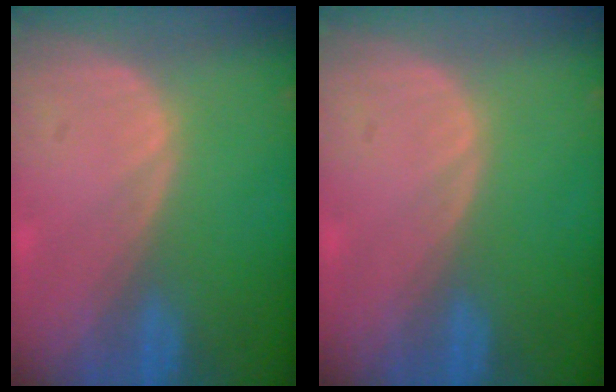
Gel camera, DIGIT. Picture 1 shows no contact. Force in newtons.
{"total": 0.0}